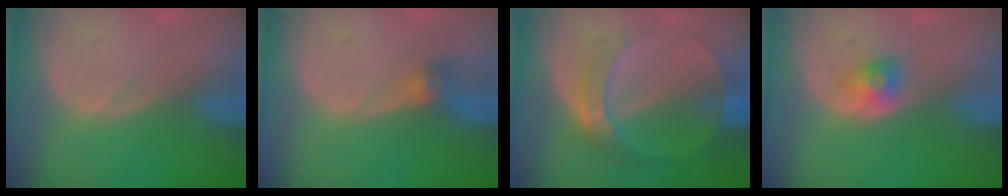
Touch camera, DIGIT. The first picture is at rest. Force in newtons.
{"total": 3.0, "press": 2.6, "slide": 1.5}
{"total": 7.1, "press": 6.3, "slide": 3.2}
{"total": 2.5, "press": 2.3, "slide": 0.9}